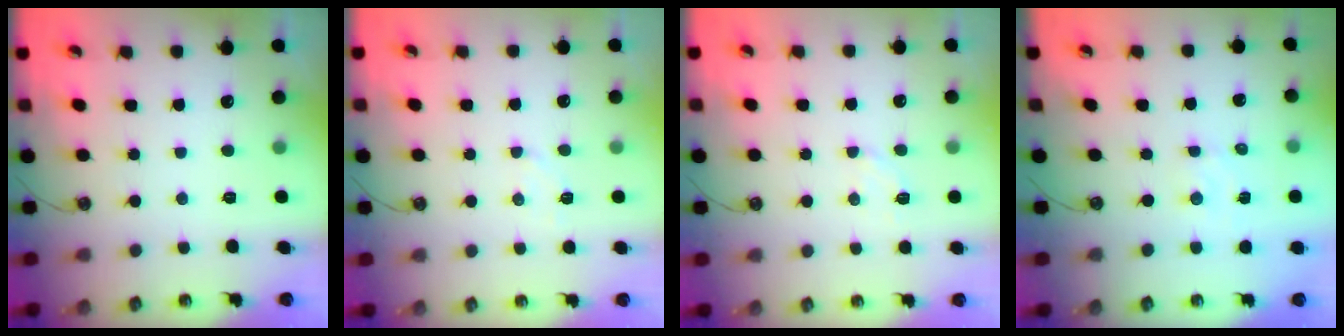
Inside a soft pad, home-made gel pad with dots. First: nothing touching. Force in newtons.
{"total": 2.9, "press": 2.9, "slide": 0.4}
{"total": 3.0, "press": 2.9, "slide": 0.5}
{"total": 1.7, "press": 1.6, "slide": 0.3}